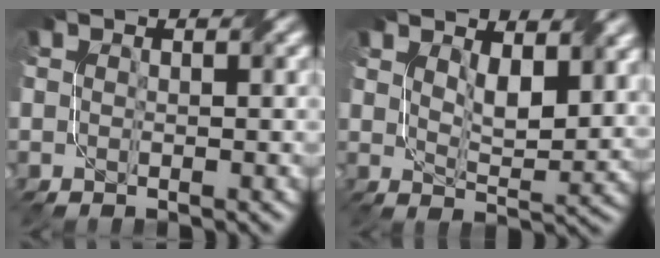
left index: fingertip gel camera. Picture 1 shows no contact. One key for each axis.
{"total": 4.8, "fx": 2.6, "fy": 2.0, "fz": 3.5, "tx": -0.070, "ty": -0.009, "tz": 0.048}